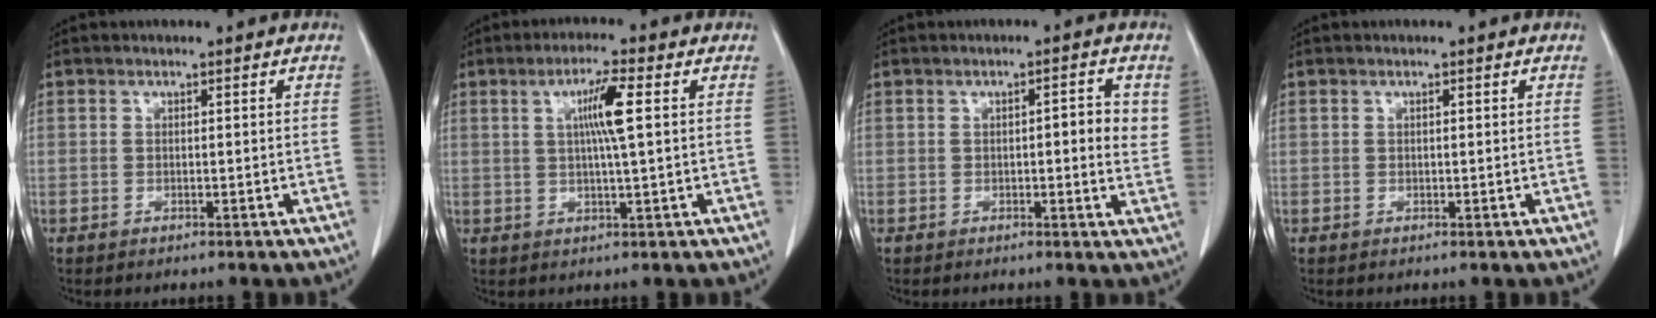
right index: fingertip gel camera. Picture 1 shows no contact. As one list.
[{"total": 5.9, "force": [1.3, -0.3, 5.7], "torque": [-0.102, 0.002, 0.023]}, {"total": 4.3, "force": [0.8, 1.2, 4.1], "torque": [-0.049, 0.000, 0.005]}, {"total": 0.0}]